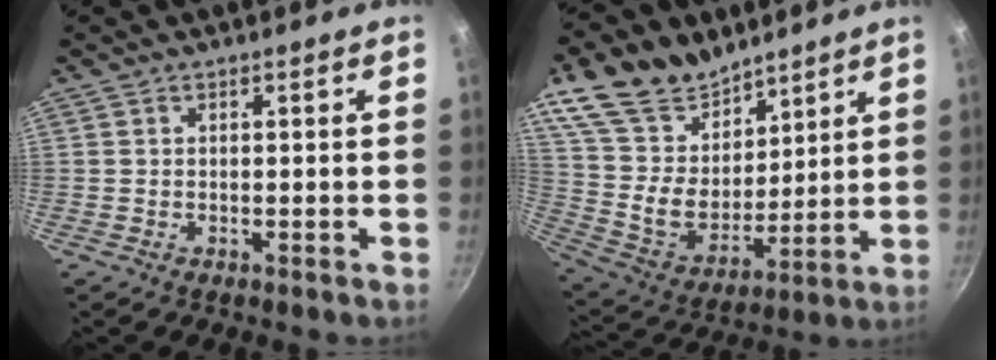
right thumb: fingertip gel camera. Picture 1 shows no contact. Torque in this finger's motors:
{"motor_torque": [0.90, 2.47, 0.30, 0.00, 0.12]}